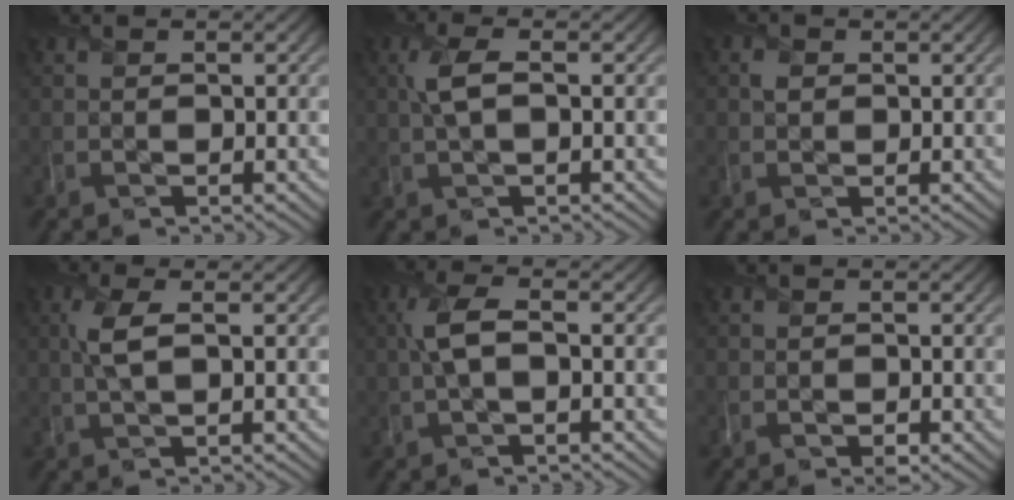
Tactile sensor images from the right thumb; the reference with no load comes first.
{"total": 3.8, "force": [0.5, 1.4, 3.5], "torque": [-0.088, 0.009, 0.008]}
{"total": 1.2, "force": [0.2, 1.1, 0.5], "torque": [-0.011, 0.000, 0.002]}
{"total": 3.7, "force": [0.6, 1.1, 3.4], "torque": [-0.083, 0.006, 0.010]}
{"total": 4.3, "force": [0.0, 1.7, 4.0], "torque": [-0.096, 0.010, -0.004]}
{"total": 1.3, "force": [-0.7, 0.9, 0.6], "torque": [-0.010, -0.008, -0.013]}